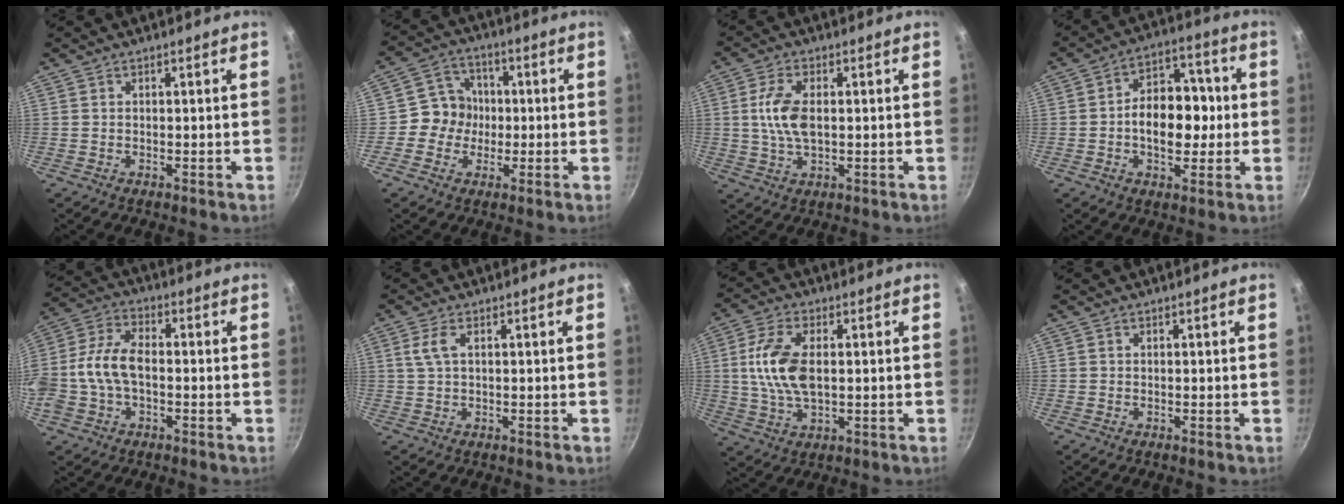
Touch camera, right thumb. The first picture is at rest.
{"total": 8.1, "force": [-0.9, 7.5, 3.0], "torque": [-0.012, 0.022, -0.028]}
{"total": 7.8, "force": [0.7, 3.9, 6.7], "torque": [-0.144, 0.000, 0.014]}
{"total": 12.6, "force": [-0.6, 8.1, 9.6], "torque": [-0.112, 0.030, -0.015]}
{"total": 11.9, "force": [-1.3, 7.1, 9.4], "torque": [-0.204, 0.035, -0.029]}
{"total": 3.1, "force": [1.0, 1.4, 2.6], "torque": [-0.070, 0.010, 0.022]}
{"total": 11.3, "force": [1.1, 5.8, 9.6], "torque": [-0.203, 0.001, 0.024]}
{"total": 0.0}